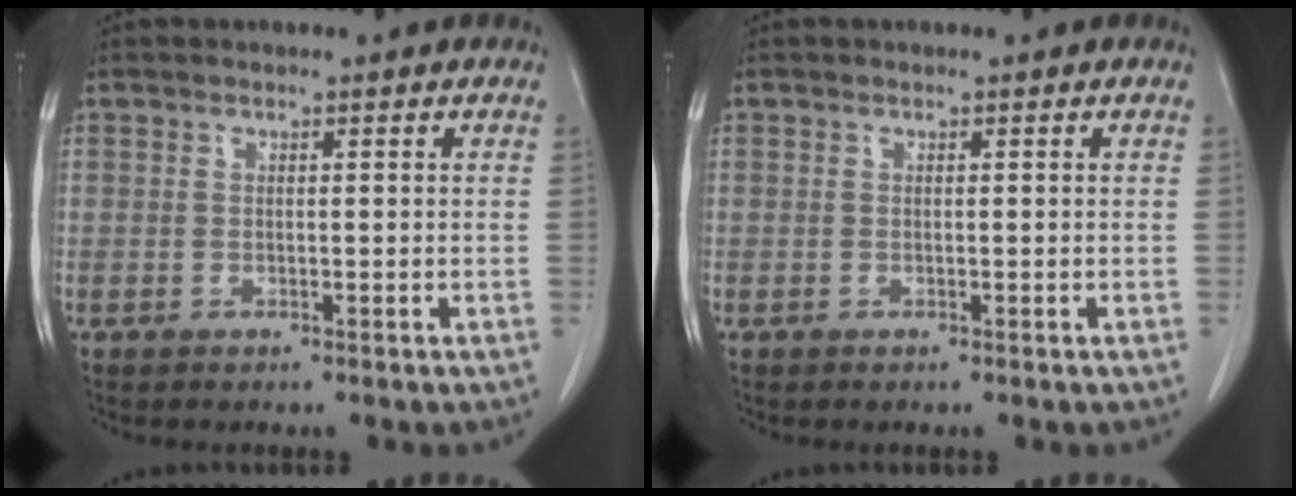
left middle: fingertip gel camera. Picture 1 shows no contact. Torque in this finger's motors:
{"motor_torque": [0.03, -0.02, 0.02, -0.01]}